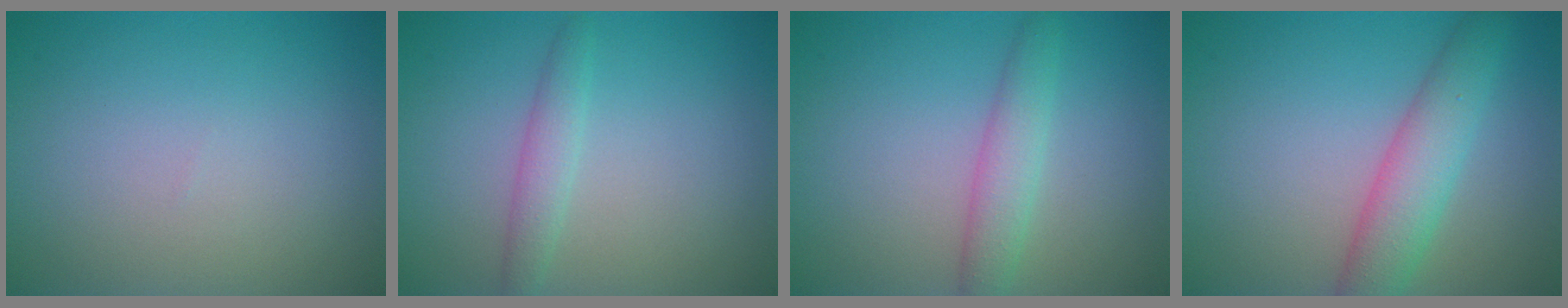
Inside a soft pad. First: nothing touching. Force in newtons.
{"total": 1.9, "press": 1.9, "slide": 0.1}
{"total": 2.7, "press": 2.7, "slide": 0.0}
{"total": 4.7, "press": 4.7, "slide": 0.2}